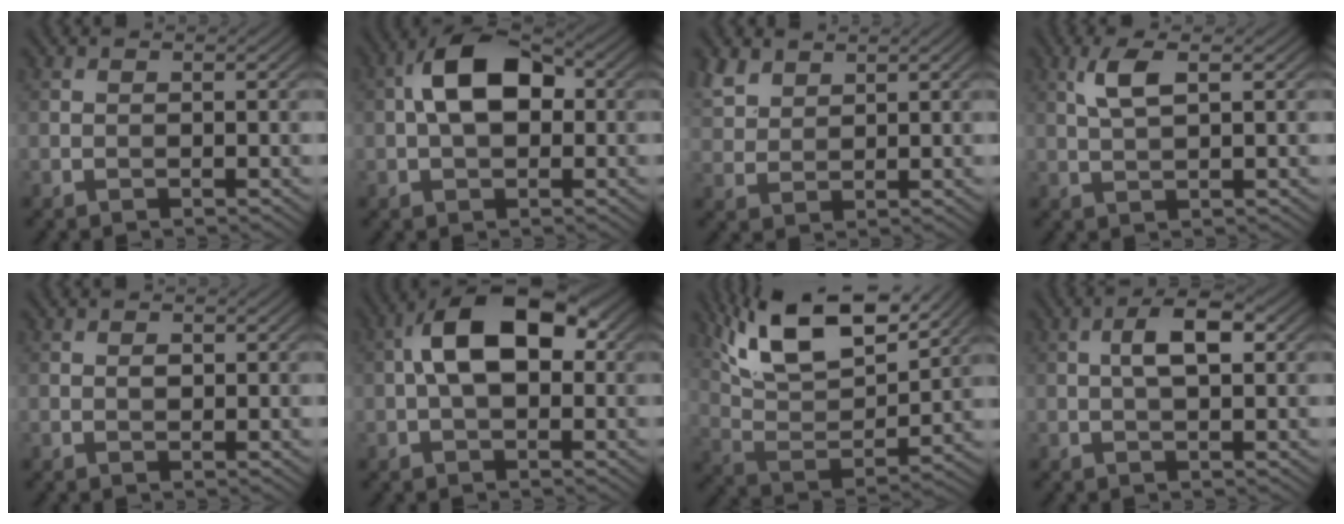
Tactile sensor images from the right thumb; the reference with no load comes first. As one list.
[{"total": 8.6, "force": [0.7, 5.2, 6.9], "torque": [-0.127, 0.014, 0.002]}, {"total": 4.6, "force": [3.2, 2.5, 2.2], "torque": [-0.062, 0.006, 0.071]}, {"total": 3.5, "force": [1.3, 1.0, 3.0], "torque": [-0.071, 0.006, 0.027]}, {"total": 0.9, "force": [0.1, 0.6, 0.7], "torque": [-0.011, 0.000, 0.002]}, {"total": 10.3, "force": [1.1, 5.7, 8.4], "torque": [-0.146, 0.023, 0.005]}, {"total": 15.9, "force": [10.5, 5.6, 10.5], "torque": [-0.225, 0.012, 0.174]}, {"total": 4.3, "force": [0.8, 1.6, 3.9], "torque": [-0.074, 0.010, 0.010]}]